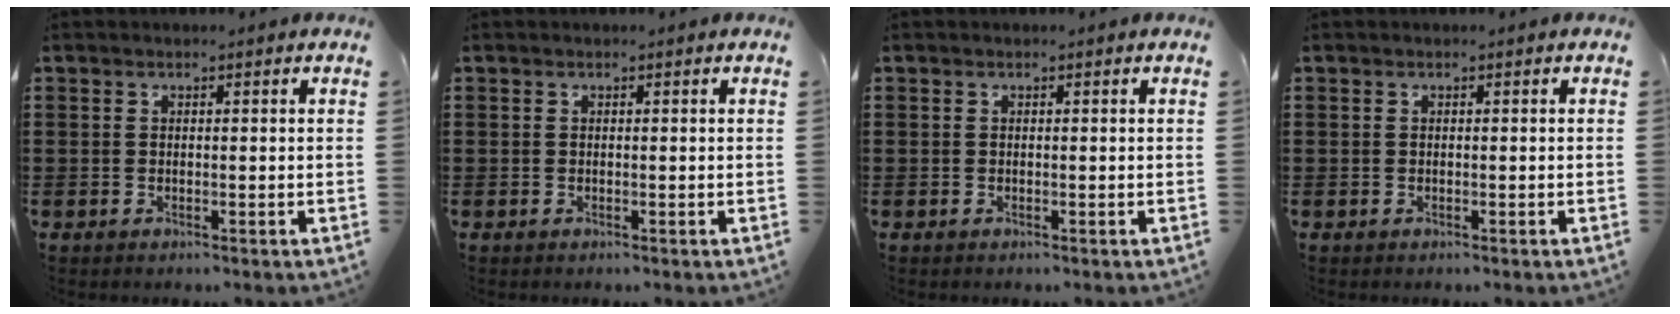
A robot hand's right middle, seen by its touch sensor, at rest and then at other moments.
{"total": 0.0}
{"total": 0.0}
{"total": 0.0}